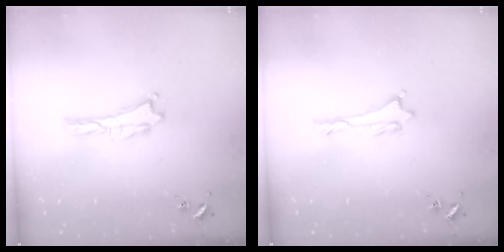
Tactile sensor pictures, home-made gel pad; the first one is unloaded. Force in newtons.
{"total": 0.6, "press": 0.5, "slide": 0.2}